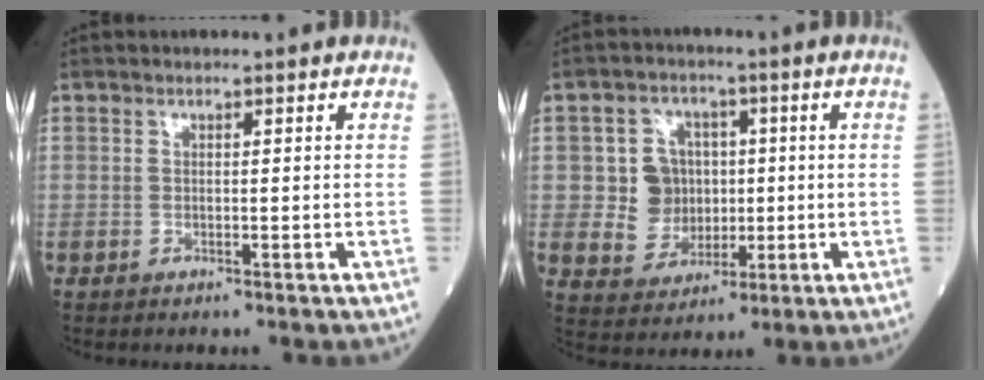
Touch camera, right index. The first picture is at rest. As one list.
[{"total": 7.3, "force": [0.4, 6.9, 2.6], "torque": [-0.053, 0.016, 0.015]}]